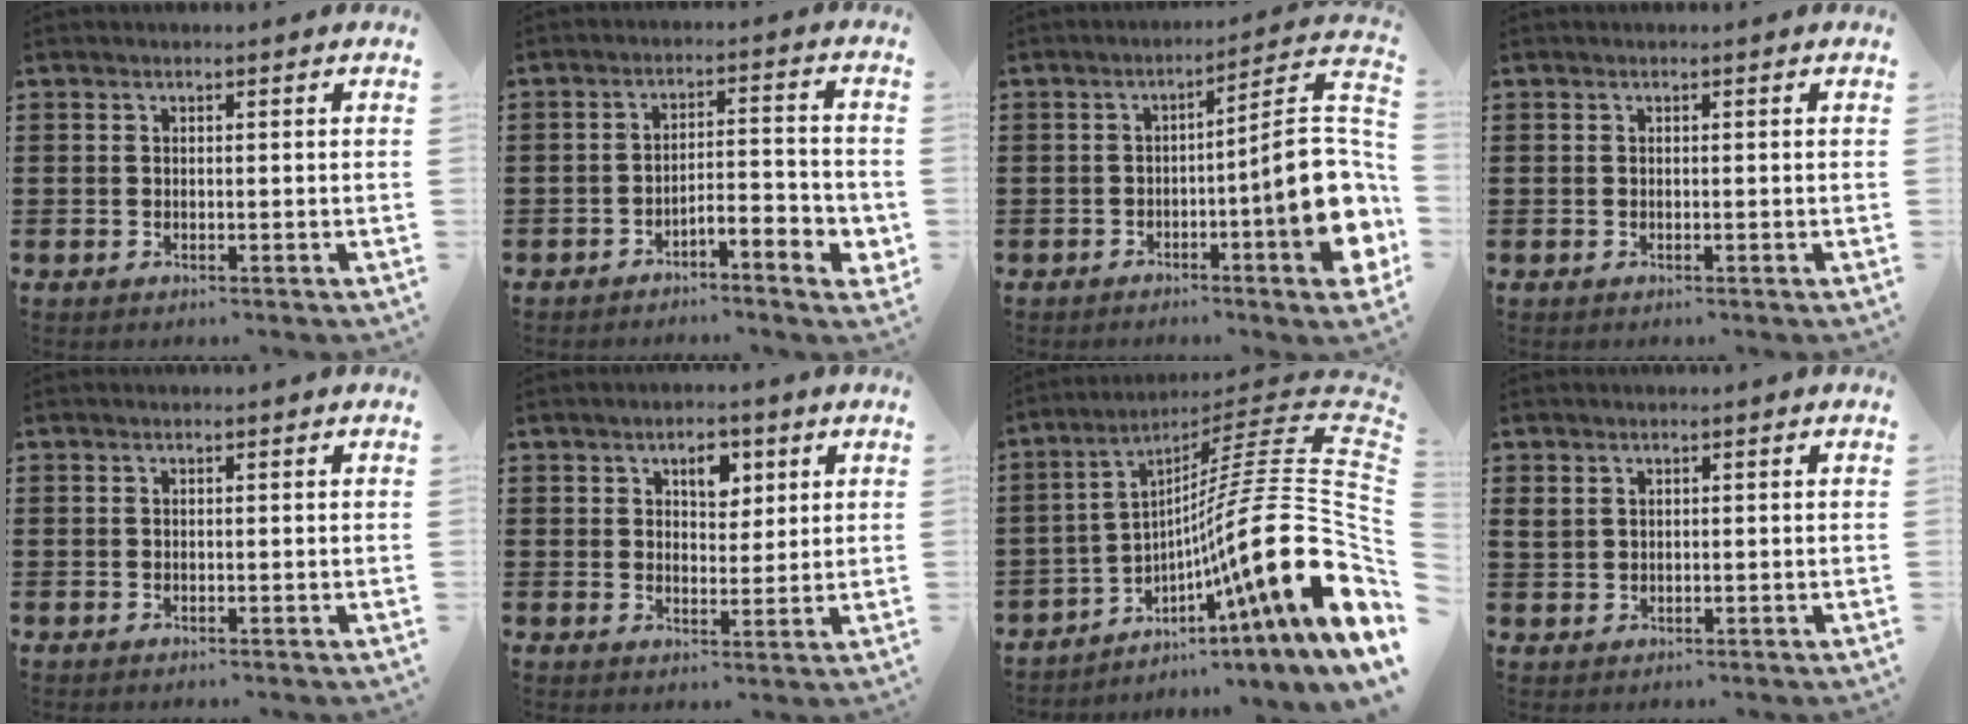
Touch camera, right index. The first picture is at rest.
{"total": 4.3, "force": [-3.6, 0.5, 2.4], "torque": [-0.041, 0.001, -0.071]}
{"total": 13.1, "force": [-2.2, 2.6, 12.6], "torque": [-0.168, -0.021, -0.040]}
{"total": 0.0}
{"total": 0.0}
{"total": 4.4, "force": [2.2, 2.7, 2.6], "torque": [-0.038, 0.003, 0.032]}
{"total": 18.1, "force": [-2.9, 2.0, 17.8], "torque": [-0.302, -0.038, -0.063]}
{"total": 1.4, "force": [0.9, 1.0, 0.5], "torque": [-0.012, 0.005, 0.017]}